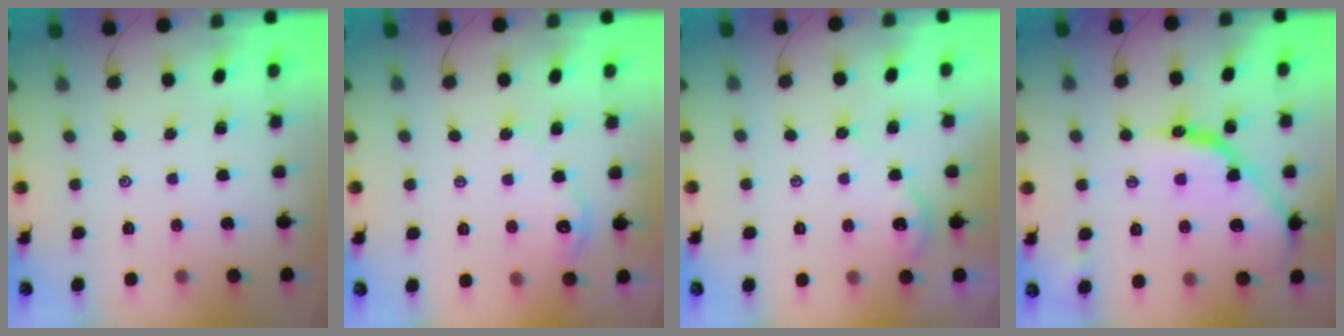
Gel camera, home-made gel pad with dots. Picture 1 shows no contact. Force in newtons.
{"total": 3.3, "press": 3.3, "slide": 0.4}
{"total": 2.9, "press": 2.9, "slide": 0.3}
{"total": 13.6, "press": 13.5, "slide": 1.4}